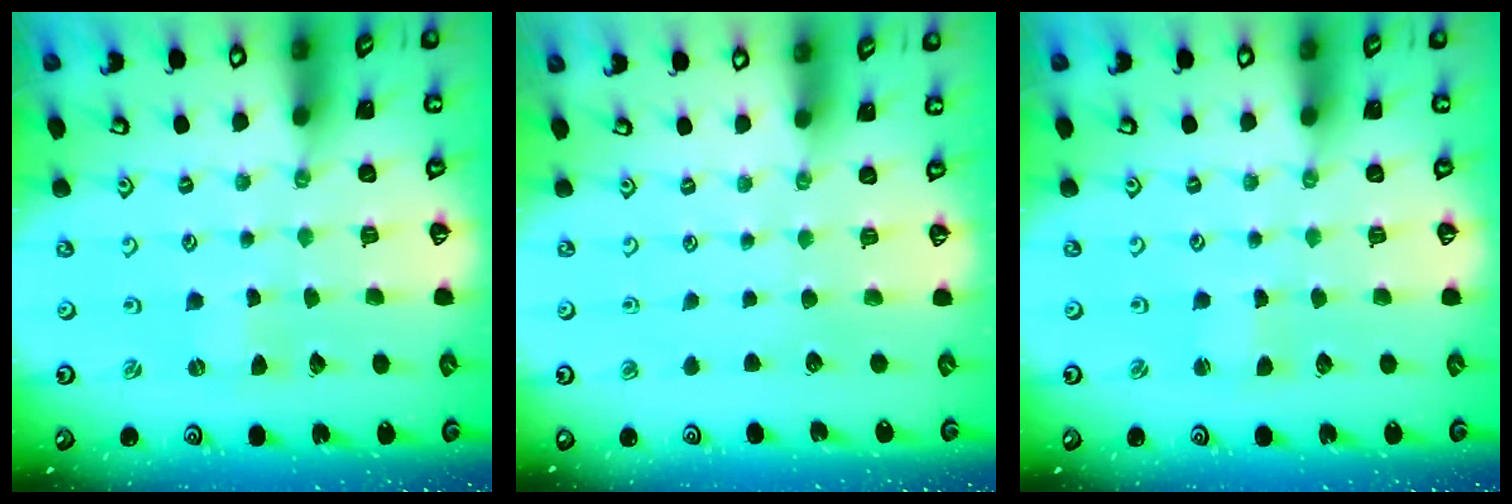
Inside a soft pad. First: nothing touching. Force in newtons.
{"total": 0.0}
{"total": 1.0, "press": 1.0, "slide": 0.1}